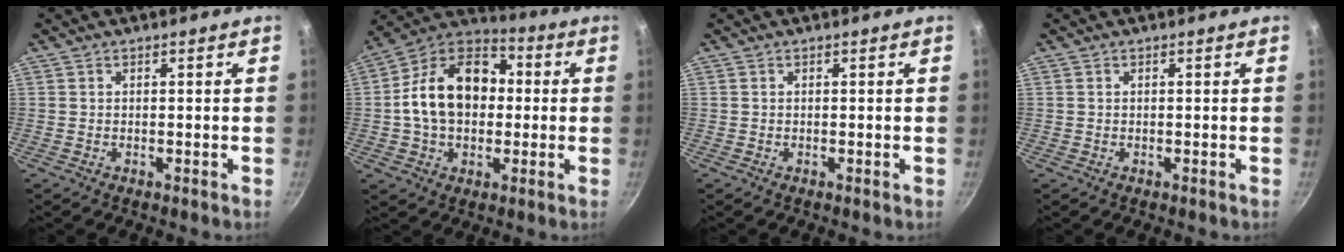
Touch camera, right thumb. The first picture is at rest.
{"total": 18.4, "force": [0.6, 13.1, 13.0], "torque": [-0.190, 0.039, -0.009]}
{"total": 0.0}
{"total": 0.0}